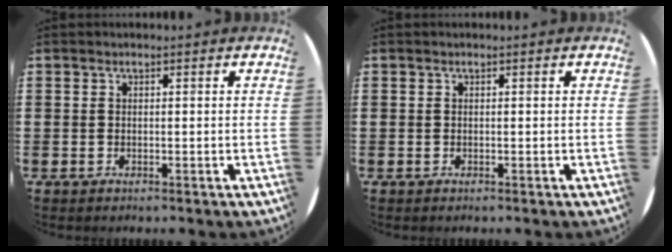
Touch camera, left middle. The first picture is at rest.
{"total": 0.0}